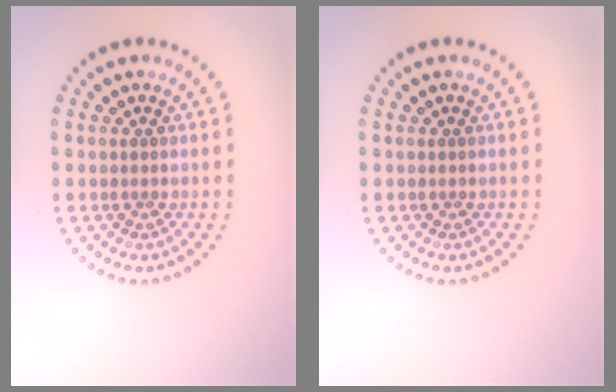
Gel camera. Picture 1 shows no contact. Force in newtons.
{"total": 0.0}